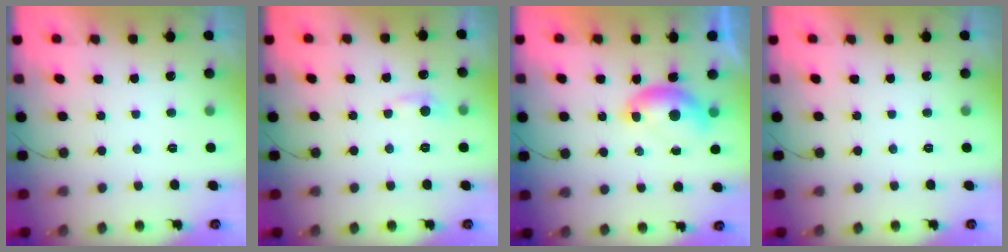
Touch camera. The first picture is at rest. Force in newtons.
{"total": 4.3, "press": 4.3, "slide": 0.6}
{"total": 6.9, "press": 6.9, "slide": 1.1}
{"total": 0.0}